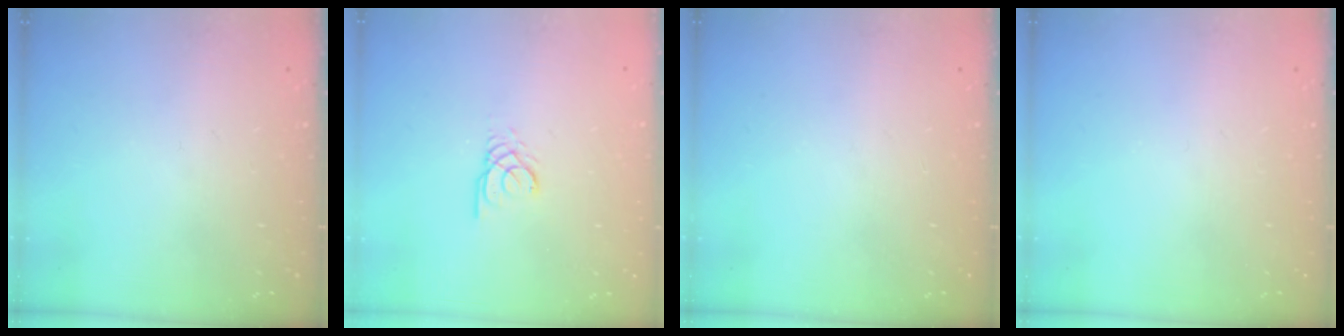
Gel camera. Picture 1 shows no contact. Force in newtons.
{"total": 2.4, "press": 2.4, "slide": 0.4}
{"total": 0.0}
{"total": 0.0}